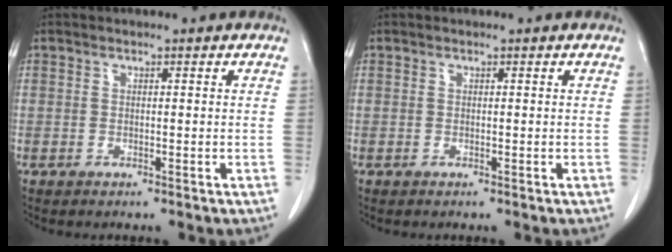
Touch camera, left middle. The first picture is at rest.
{"total": 0.0}